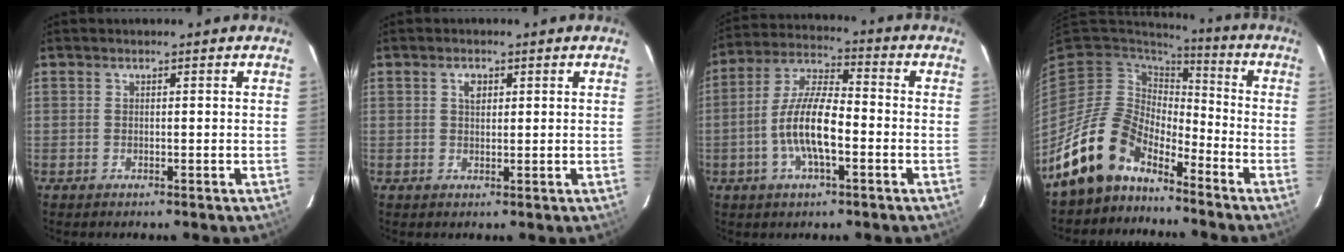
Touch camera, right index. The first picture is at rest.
{"total": 2.1, "force": [0.9, 1.3, 1.4], "torque": [-0.023, 0.005, 0.015]}
{"total": 11.5, "force": [-3.2, 3.7, 10.4], "torque": [-0.212, 0.004, -0.063]}
{"total": 13.3, "force": [-10.7, 6.6, 4.4], "torque": [-0.095, 0.017, -0.201]}